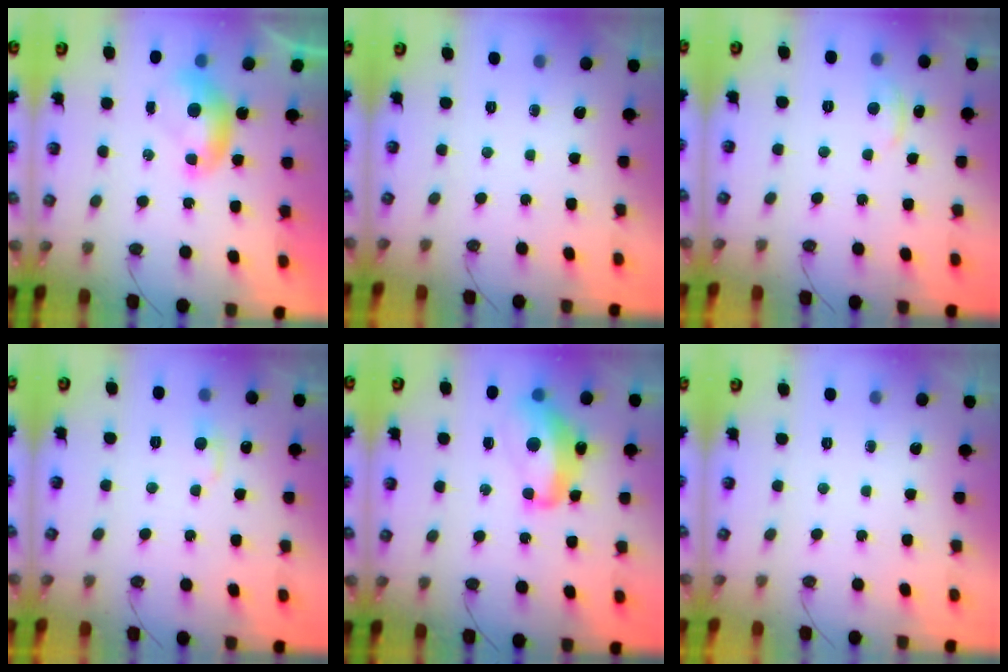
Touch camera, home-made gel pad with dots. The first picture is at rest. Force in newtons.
{"total": 0.0}
{"total": 2.1, "press": 2.0, "slide": 0.5}
{"total": 1.0, "press": 0.4, "slide": 0.9}
{"total": 8.7, "press": 8.6, "slide": 1.3}
{"total": 0.0}